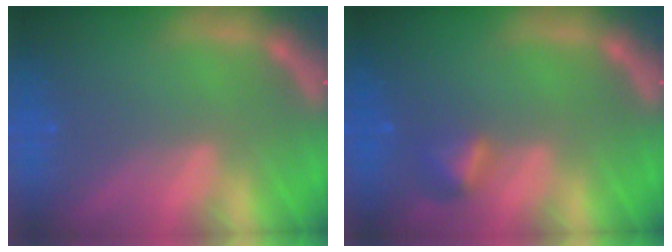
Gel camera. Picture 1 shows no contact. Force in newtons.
{"total": 1.9}